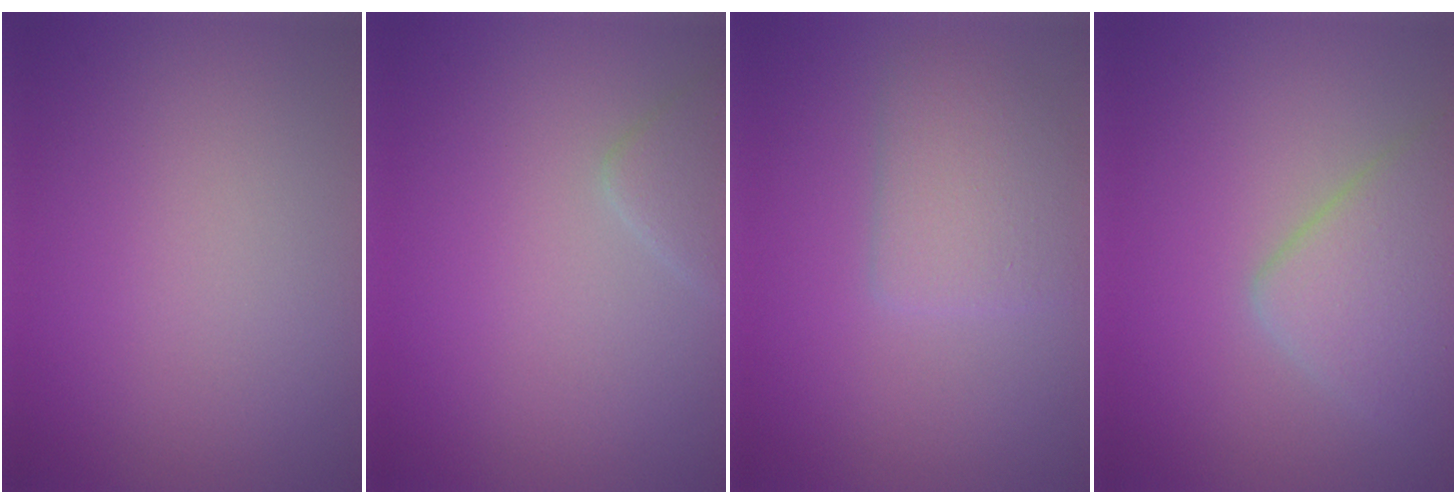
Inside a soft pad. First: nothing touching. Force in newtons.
{"total": 1.9, "press": 1.9, "slide": 0.1}
{"total": 3.3, "press": 3.3, "slide": 0.1}
{"total": 4.5, "press": 4.5, "slide": 0.2}